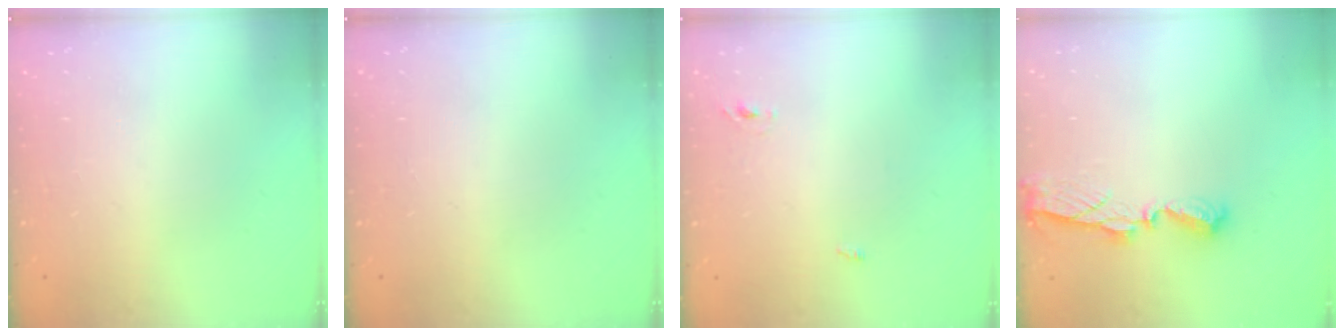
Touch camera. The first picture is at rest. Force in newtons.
{"total": 0.0}
{"total": 2.3, "press": 2.1, "slide": 1.0}
{"total": 6.9, "press": 6.9, "slide": 0.6}